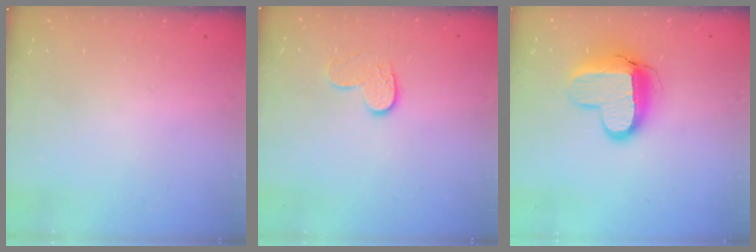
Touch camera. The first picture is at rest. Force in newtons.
{"total": 8.0, "press": 8.0, "slide": 0.4}
{"total": 13.3, "press": 13.3, "slide": 1.0}